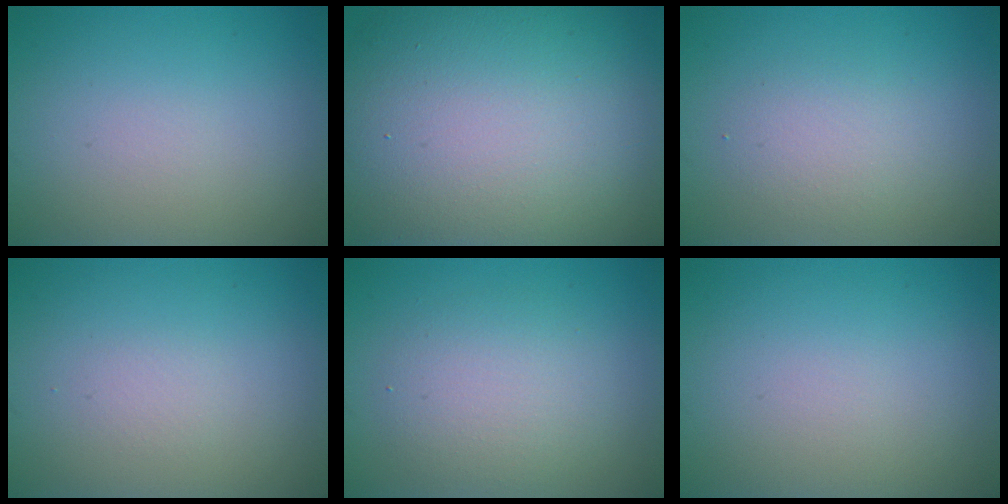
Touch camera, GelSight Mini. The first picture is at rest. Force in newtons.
{"total": 19.4, "press": 19.4, "slide": 0.6}
{"total": 2.1, "press": 2.1, "slide": 0.1}
{"total": 0.7, "press": 0.7, "slide": 0.0}
{"total": 3.7, "press": 3.6, "slide": 0.3}
{"total": 0.0}